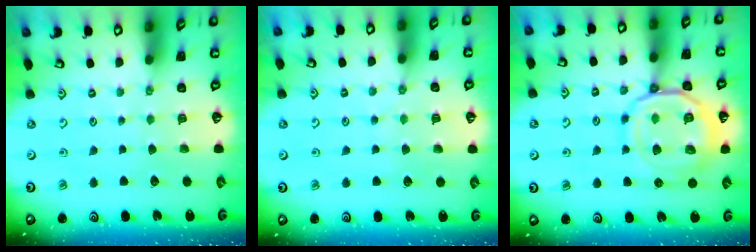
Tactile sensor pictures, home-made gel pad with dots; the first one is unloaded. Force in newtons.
{"total": 4.0, "press": 4.0, "slide": 0.2}
{"total": 17.3, "press": 17.2, "slide": 1.7}